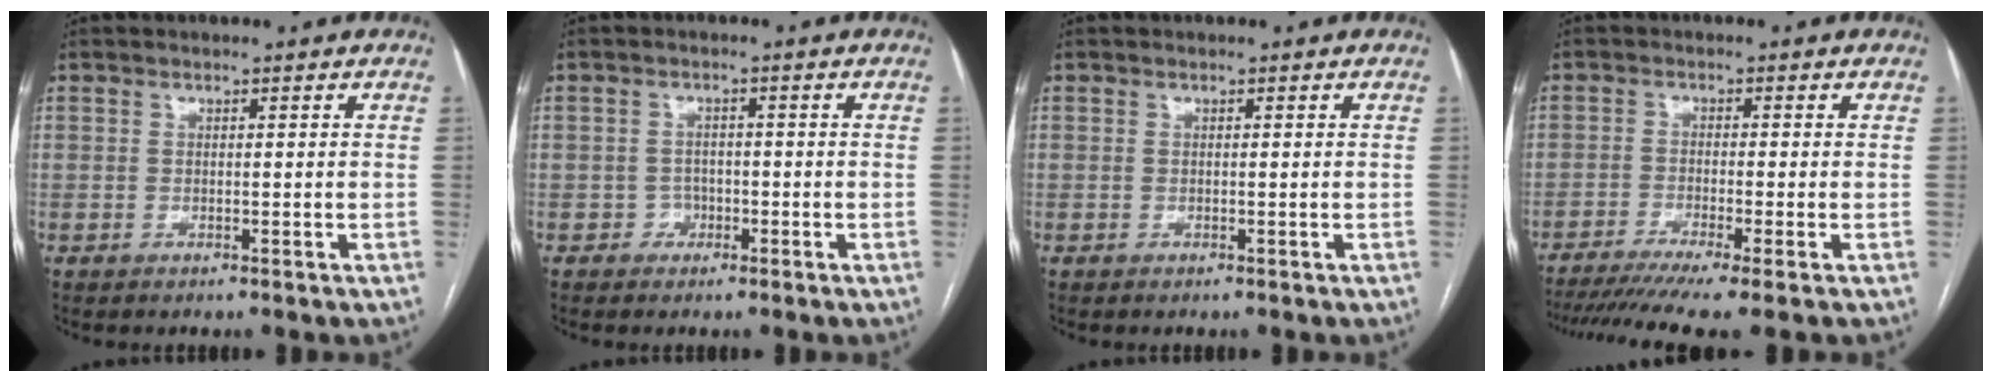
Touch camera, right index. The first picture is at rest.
{"total": 1.8, "force": [-0.8, 1.6, 0.2], "torque": [0.005, 0.009, -0.014]}
{"total": 0.0}
{"total": 10.9, "force": [-8.5, -0.6, 6.9], "torque": [-0.096, -0.020, -0.131]}